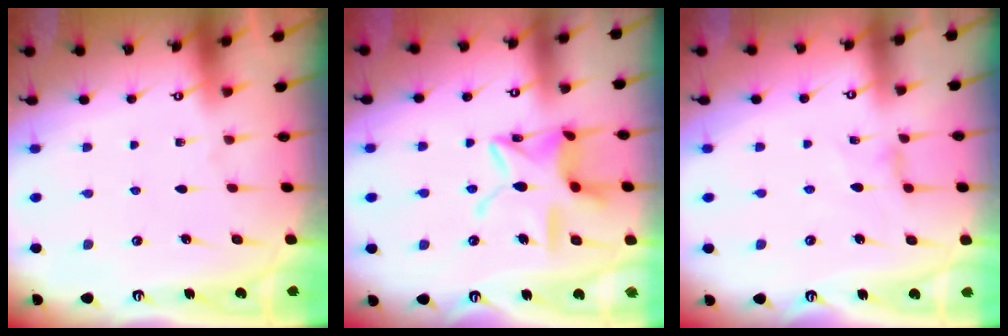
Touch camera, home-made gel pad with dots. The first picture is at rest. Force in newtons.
{"total": 14.6, "press": 14.6, "slide": 1.3}
{"total": 1.5, "press": 1.4, "slide": 0.3}